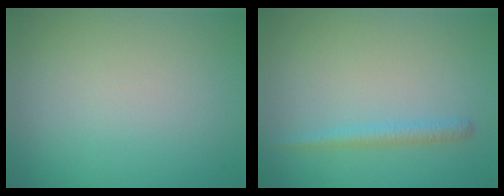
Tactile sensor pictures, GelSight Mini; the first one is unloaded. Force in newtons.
{"total": 1.5, "press": 1.5, "slide": 0.1}